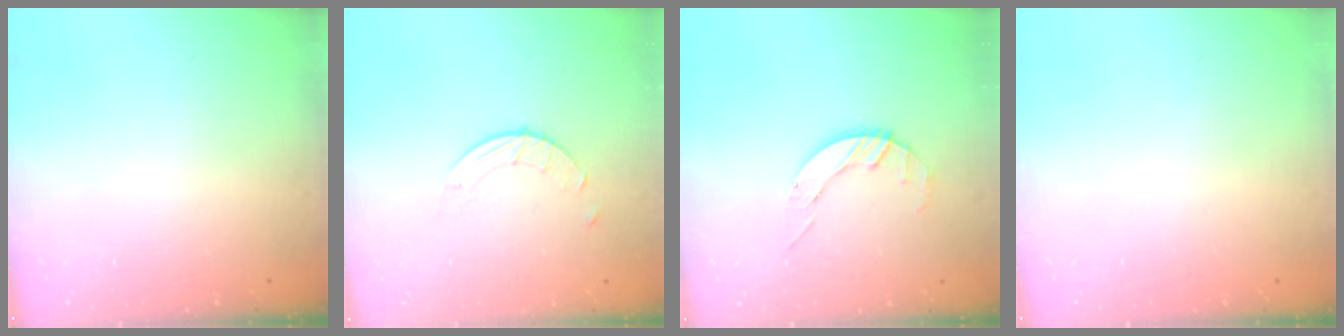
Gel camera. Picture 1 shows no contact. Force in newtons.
{"total": 4.0, "press": 4.0, "slide": 0.4}
{"total": 3.4, "press": 3.4, "slide": 0.4}
{"total": 0.0}